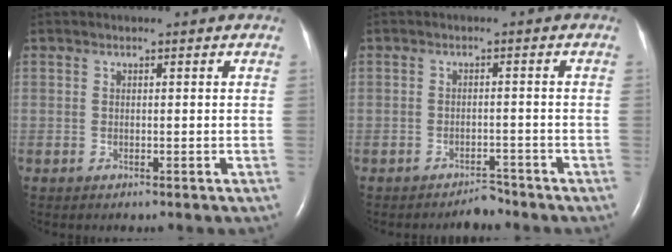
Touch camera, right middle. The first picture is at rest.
{"total": 2.1, "force": [-2.0, 0.5, 0.0], "torque": [0.001, -0.002, -0.029]}